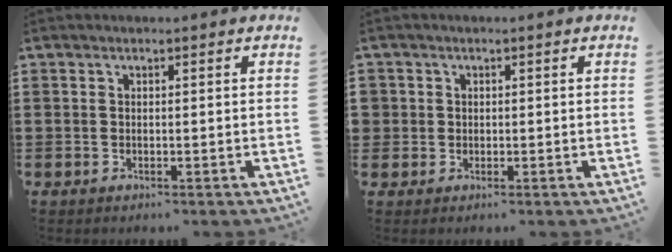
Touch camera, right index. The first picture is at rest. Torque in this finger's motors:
{"motor_torque": [2.14, 0.00, 0.04, 0.02]}